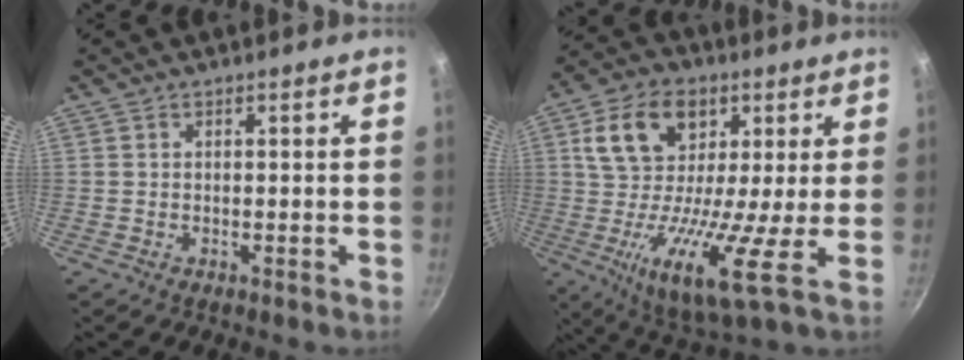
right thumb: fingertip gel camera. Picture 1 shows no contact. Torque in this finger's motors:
{"motor_torque": [-1.10, 2.27, 1.97, -0.53, 0.47]}